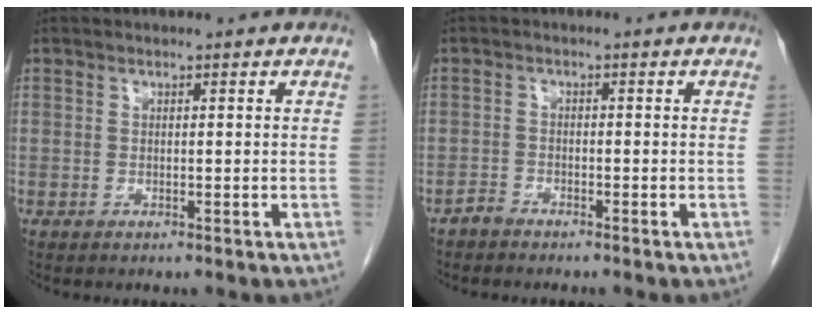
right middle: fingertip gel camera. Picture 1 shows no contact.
{"total": 1.4, "force": [-1.3, 0.4, 0.1], "torque": [-0.003, 0.001, -0.026]}